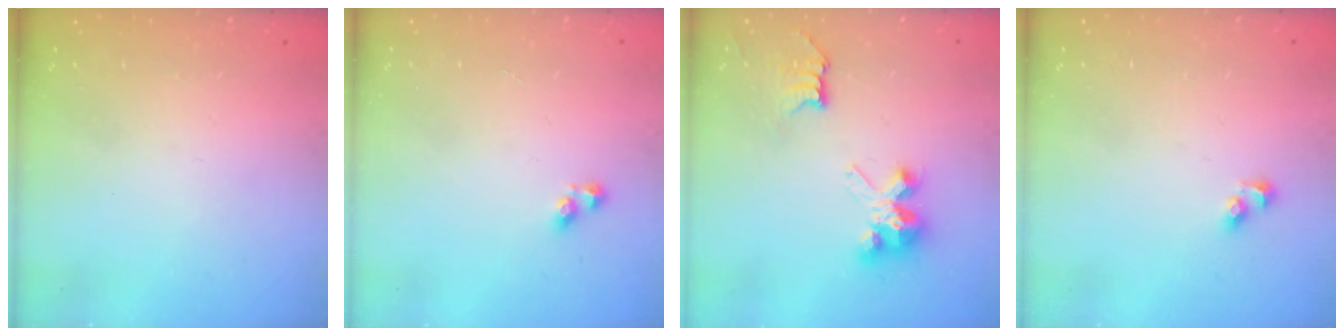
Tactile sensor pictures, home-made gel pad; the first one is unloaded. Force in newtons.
{"total": 2.5, "press": 2.2, "slide": 1.3}
{"total": 6.6, "press": 6.6, "slide": 0.1}
{"total": 2.7, "press": 2.5, "slide": 1.2}